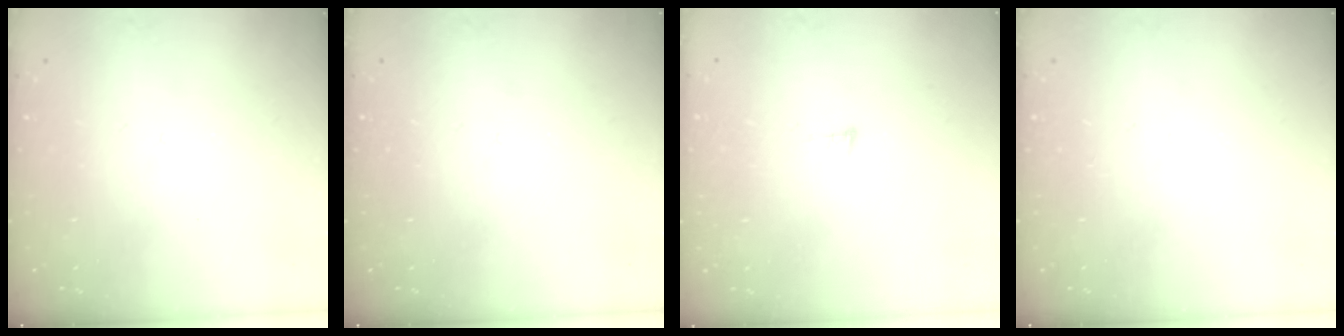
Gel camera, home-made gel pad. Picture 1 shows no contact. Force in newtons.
{"total": 0.0}
{"total": 4.5, "press": 4.5, "slide": 0.3}
{"total": 0.0}